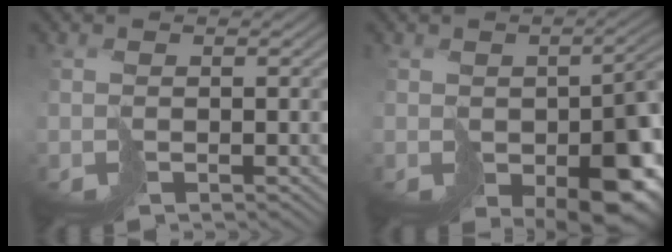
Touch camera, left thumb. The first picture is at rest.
{"total": 11.1, "force": [-3.8, 6.1, 8.5], "torque": [-0.108, -0.043, -0.039]}